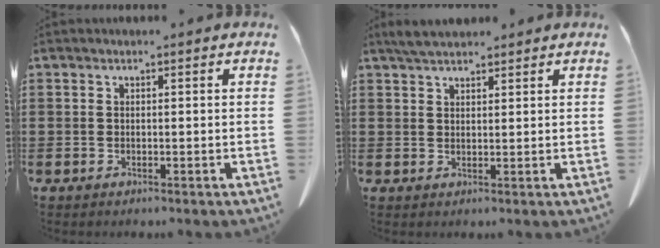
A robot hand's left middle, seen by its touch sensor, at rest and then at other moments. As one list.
[{"total": 3.0, "force": [2.6, 0.8, 1.2], "torque": [-0.030, 0.003, 0.049]}]